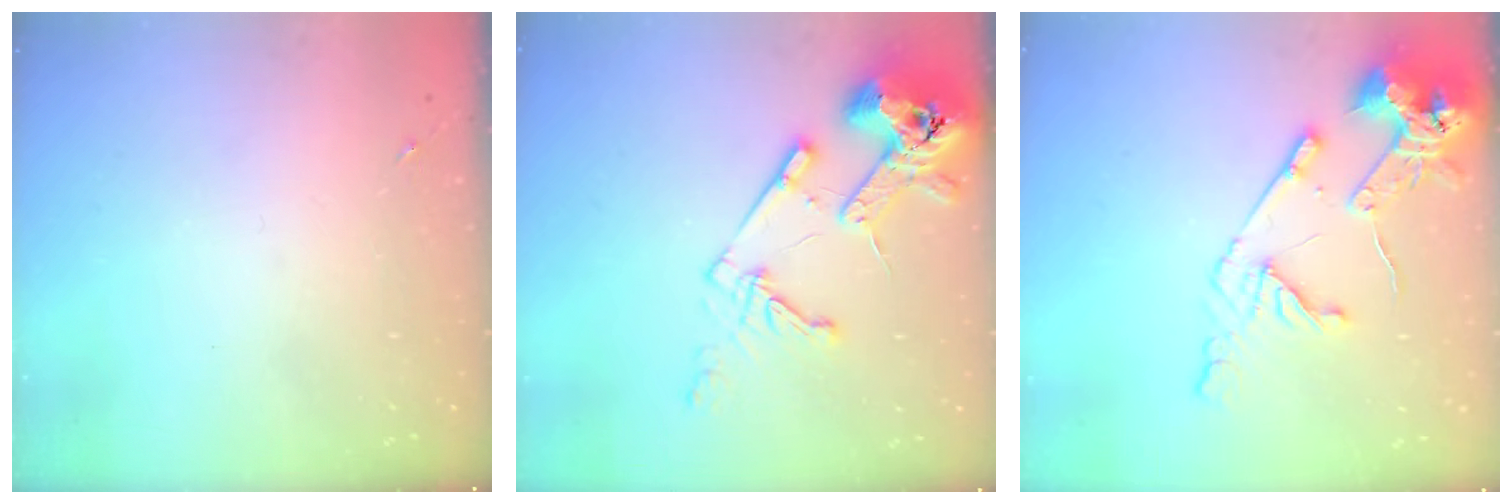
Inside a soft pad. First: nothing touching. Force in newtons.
{"total": 16.7, "press": 16.5, "slide": 2.2}
{"total": 14.9, "press": 14.8, "slide": 2.0}